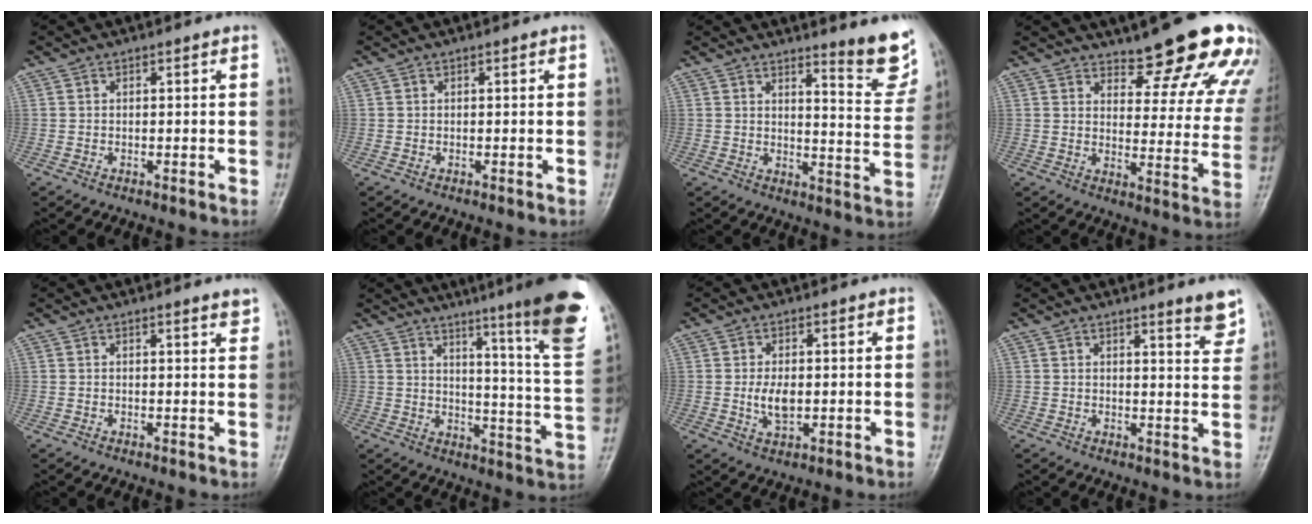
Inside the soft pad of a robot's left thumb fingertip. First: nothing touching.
{"total": 0.0}
{"total": 9.6, "force": [7.2, 1.4, 6.2], "torque": [-0.056, -0.063, 0.095]}
{"total": 18.8, "force": [15.0, 5.3, 10.1], "torque": [-0.082, -0.103, 0.179]}
{"total": 1.8, "force": [1.5, 0.1, 1.0], "torque": [-0.008, -0.010, 0.018]}
{"total": 23.2, "force": [15.2, 1.4, 17.5], "torque": [-0.219, -0.092, 0.198]}
{"total": 4.4, "force": [-0.1, 2.5, 3.7], "torque": [-0.068, -0.007, 0.001]}
{"total": 4.5, "force": [3.6, 0.4, 2.8], "torque": [-0.024, -0.031, 0.044]}